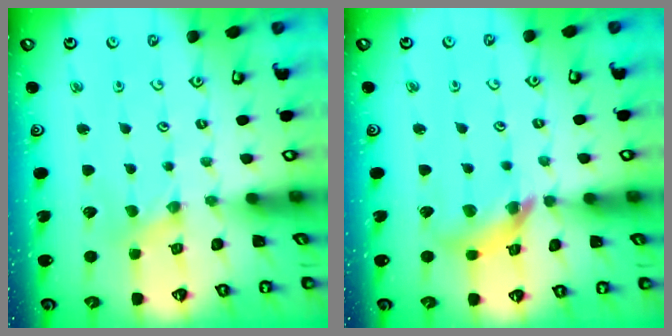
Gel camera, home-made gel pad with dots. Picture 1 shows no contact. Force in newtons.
{"total": 10.7, "press": 10.7, "slide": 1.0}